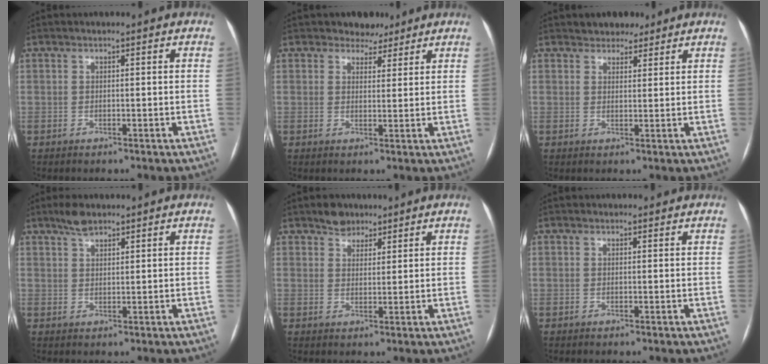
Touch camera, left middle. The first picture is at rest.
{"total": 3.7, "force": [3.0, 2.2, 0.4], "torque": [0.003, 0.003, 0.041]}
{"total": 3.7, "force": [3.0, 2.1, 0.7], "torque": [-0.003, 0.009, 0.044]}
{"total": 3.1, "force": [2.5, 1.1, 1.5], "torque": [-0.034, 0.009, 0.046]}
{"total": 3.5, "force": [2.7, 2.1, 0.6], "torque": [-0.007, 0.005, 0.042]}
{"total": 1.1, "force": [0.9, 0.6, 0.0], "torque": [-0.001, 0.005, 0.008]}